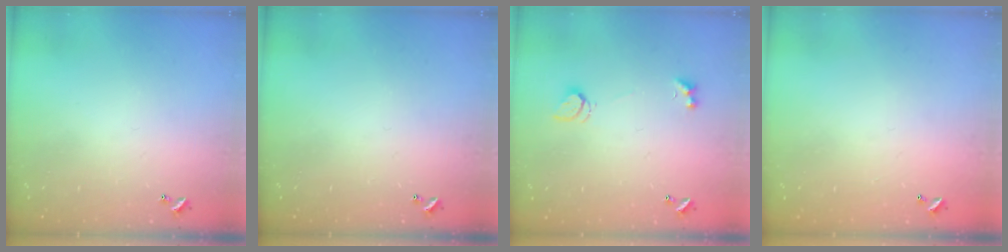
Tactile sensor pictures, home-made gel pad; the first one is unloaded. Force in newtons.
{"total": 0.0}
{"total": 2.5, "press": 2.4, "slide": 0.6}
{"total": 2.7, "press": 2.7, "slide": 0.1}